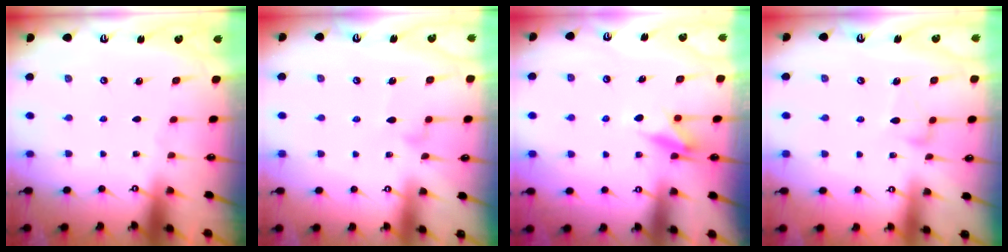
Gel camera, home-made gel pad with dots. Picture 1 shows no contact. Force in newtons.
{"total": 6.6, "press": 6.6, "slide": 0.3}
{"total": 8.0, "press": 8.0, "slide": 0.5}
{"total": 7.6, "press": 7.6, "slide": 0.2}